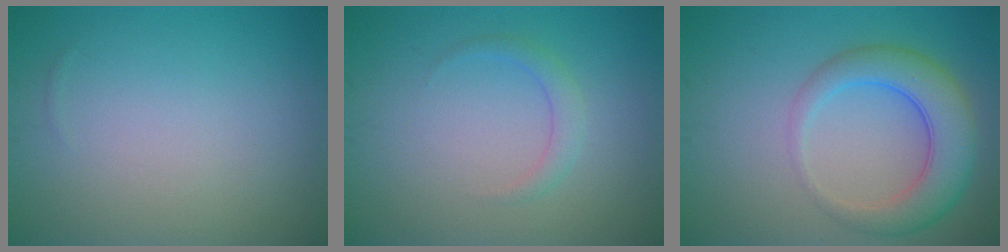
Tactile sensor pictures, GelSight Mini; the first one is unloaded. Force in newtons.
{"total": 1.5, "press": 1.5, "slide": 0.1}
{"total": 5.5, "press": 5.5, "slide": 0.1}